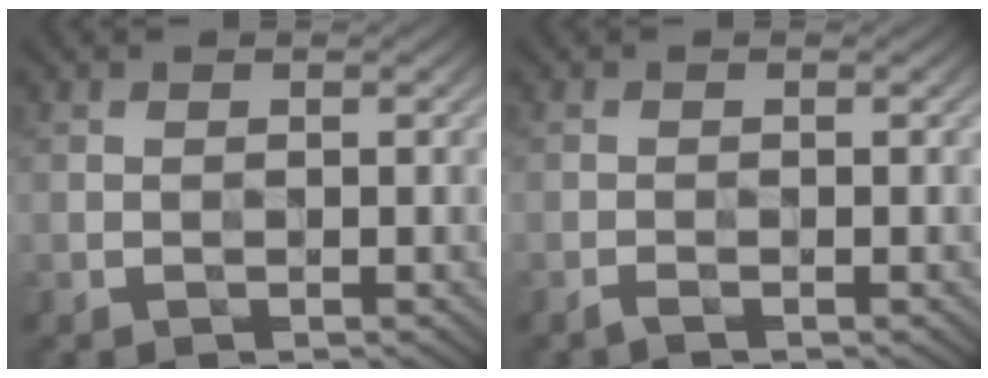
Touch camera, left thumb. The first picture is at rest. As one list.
[{"total": 0.9, "force": [-0.8, -0.4, 0.3], "torque": [-0.009, 0.004, -0.016]}]